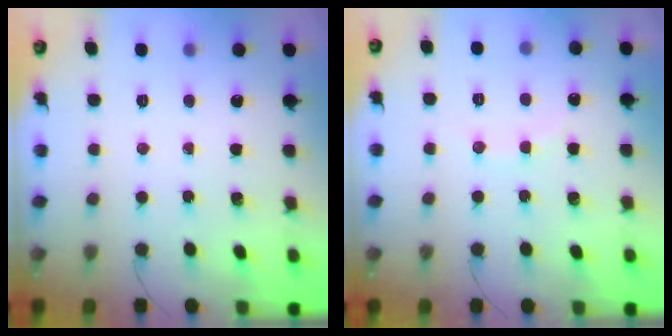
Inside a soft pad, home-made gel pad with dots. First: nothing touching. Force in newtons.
{"total": 4.7, "press": 4.4, "slide": 1.6}